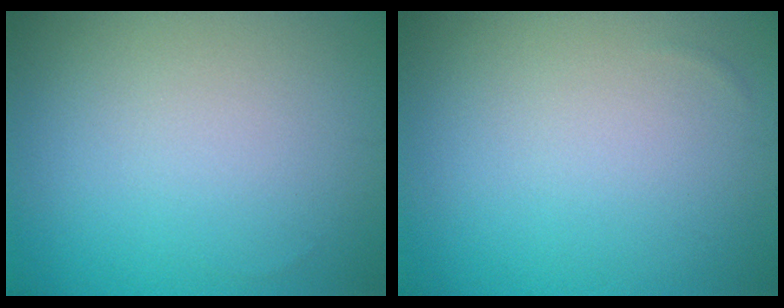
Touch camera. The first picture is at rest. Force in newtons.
{"total": 0.0}